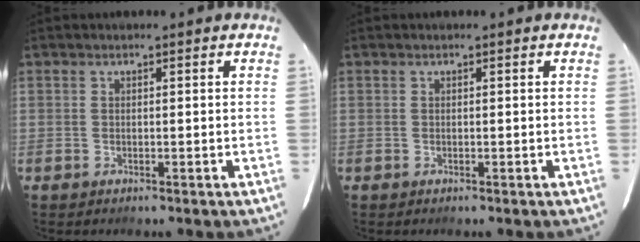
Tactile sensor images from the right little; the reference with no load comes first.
{"total": 0.0}